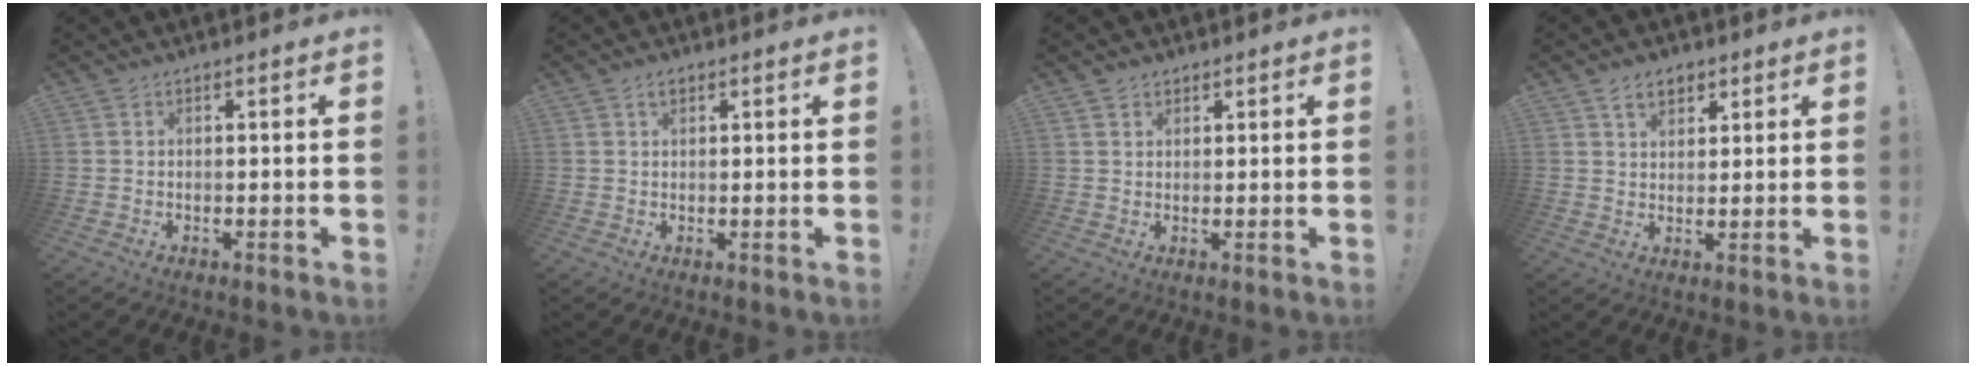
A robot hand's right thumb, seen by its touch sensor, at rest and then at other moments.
{"total": 1.8, "force": [1.1, 1.0, 1.1], "torque": [-0.011, -0.002, 0.017]}
{"total": 1.9, "force": [1.3, 1.2, 0.4], "torque": [0.001, -0.008, 0.023]}
{"total": 5.7, "force": [3.4, 3.5, 2.9], "torque": [-0.044, -0.008, 0.062]}